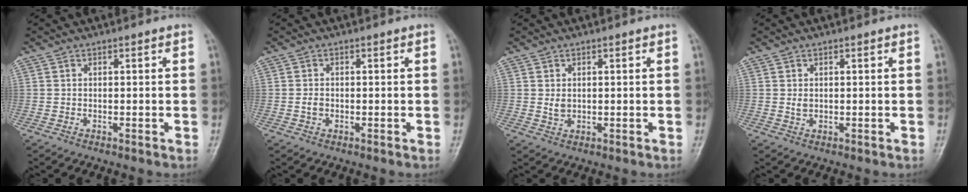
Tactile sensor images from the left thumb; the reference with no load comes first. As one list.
[{"total": 1.5, "force": [-0.2, 1.2, 0.9], "torque": [-0.013, 0.002, -0.005]}, {"total": 2.0, "force": [0.4, 1.5, 1.2], "torque": [-0.014, -0.005, 0.012]}, {"total": 1.4, "force": [0.3, 1.1, 0.8], "torque": [-0.010, -0.002, 0.007]}]